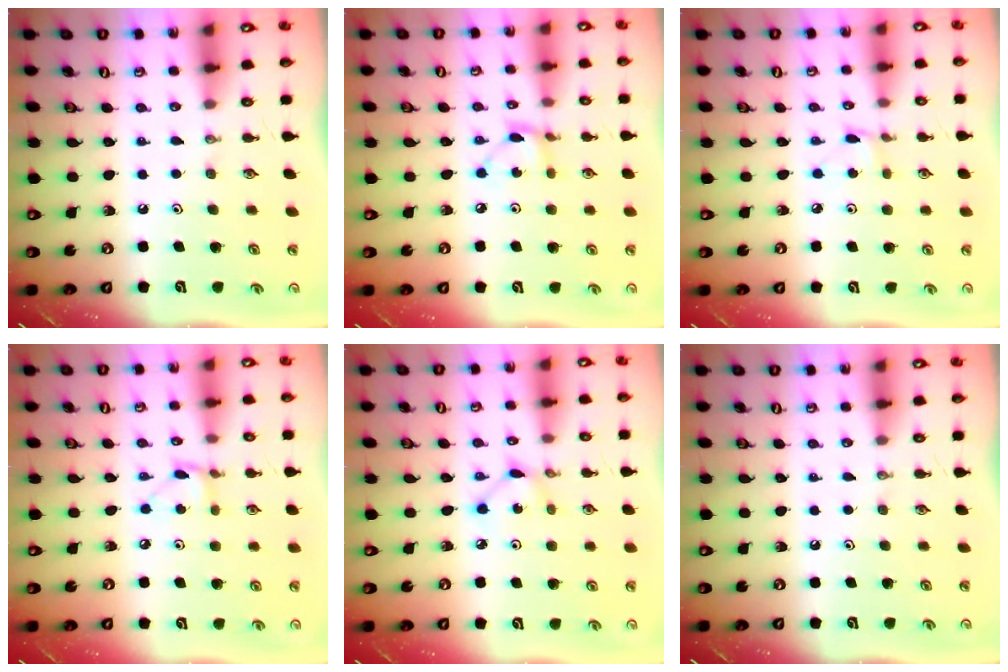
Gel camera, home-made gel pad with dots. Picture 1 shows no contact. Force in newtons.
{"total": 3.0, "press": 3.0, "slide": 0.2}
{"total": 2.5, "press": 2.4, "slide": 0.3}
{"total": 4.2, "press": 4.2, "slide": 0.3}
{"total": 2.1, "press": 2.1, "slide": 0.1}
{"total": 0.0}